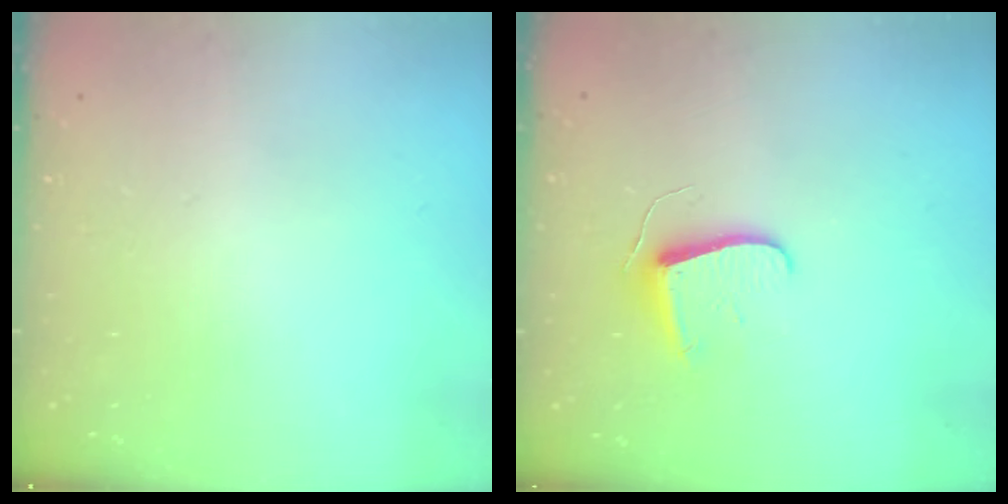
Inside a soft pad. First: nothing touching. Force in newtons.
{"total": 7.1, "press": 7.1, "slide": 0.5}